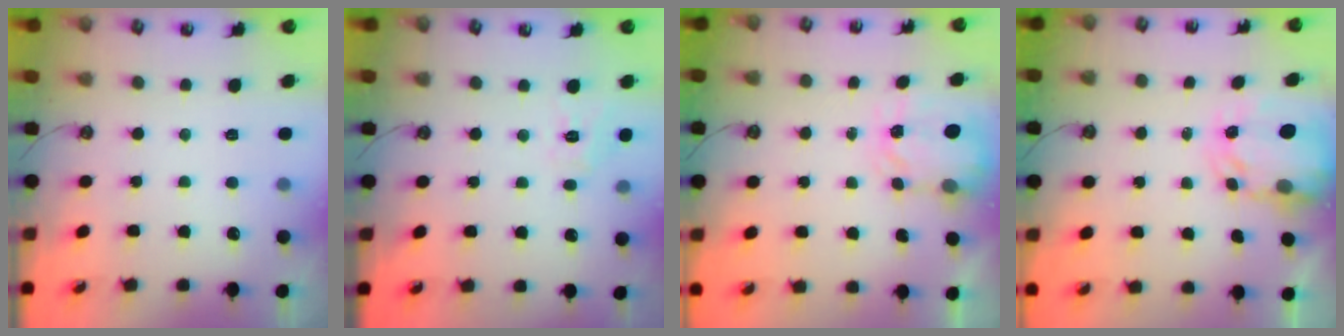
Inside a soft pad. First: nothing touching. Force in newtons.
{"total": 6.5, "press": 6.4, "slide": 0.5}
{"total": 3.9, "press": 3.9, "slide": 0.5}
{"total": 5.9, "press": 5.8, "slide": 0.6}